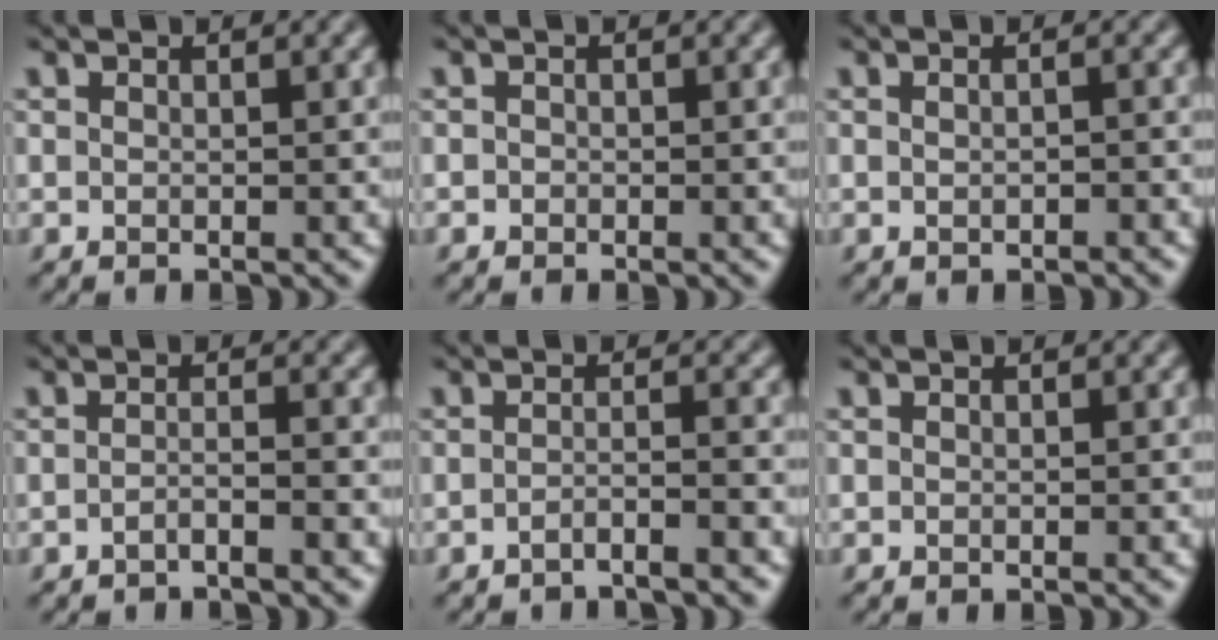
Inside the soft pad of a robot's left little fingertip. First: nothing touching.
{"total": 0.6, "force": [-0.2, 0.5, 0.1], "torque": [0.003, -0.002, -0.008]}
{"total": 1.1, "force": [-0.5, 0.4, 0.9], "torque": [-0.018, 0.001, -0.008]}
{"total": 1.4, "force": [-1.2, -0.1, 0.7], "torque": [-0.017, 0.006, -0.026]}
{"total": 1.7, "force": [-1.5, -0.2, 0.7], "torque": [-0.015, 0.005, -0.033]}
{"total": 0.0}